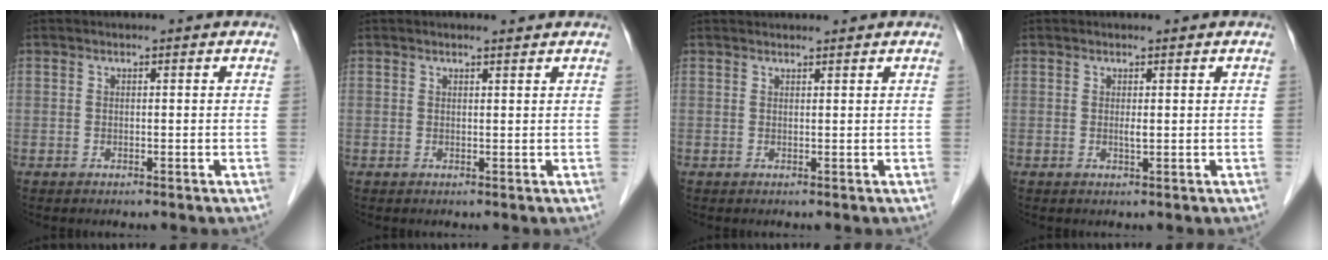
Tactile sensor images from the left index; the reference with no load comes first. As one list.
[{"total": 1.2, "force": [1.2, 0.1, 0.5], "torque": [-0.012, 0.004, 0.019]}, {"total": 3.0, "force": [3.0, 0.3, 0.6], "torque": [-0.008, 0.027, 0.043]}, {"total": 0.8, "force": [0.2, 0.1, 0.7], "torque": [-0.018, -0.001, 0.004]}]